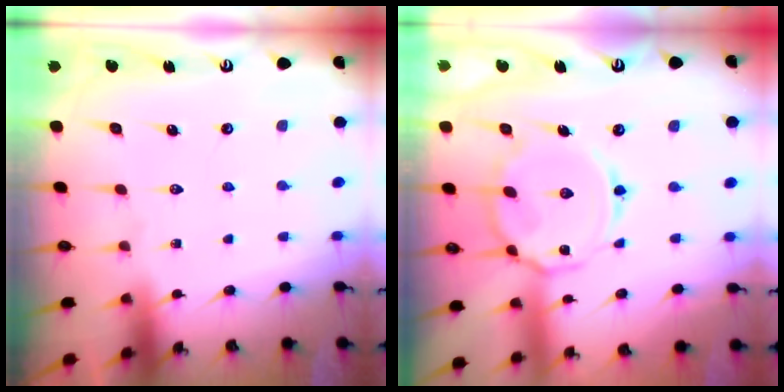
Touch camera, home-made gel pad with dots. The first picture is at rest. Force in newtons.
{"total": 13.6, "press": 13.5, "slide": 1.2}